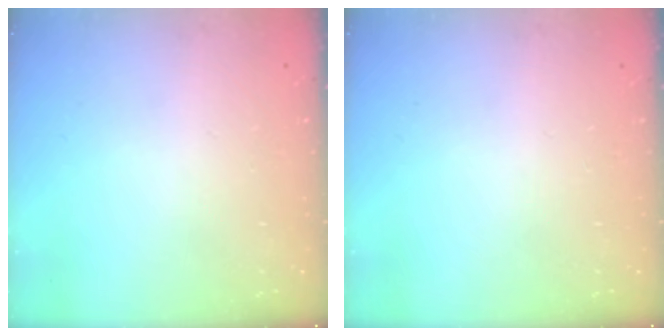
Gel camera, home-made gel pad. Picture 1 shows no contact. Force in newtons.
{"total": 0.0}